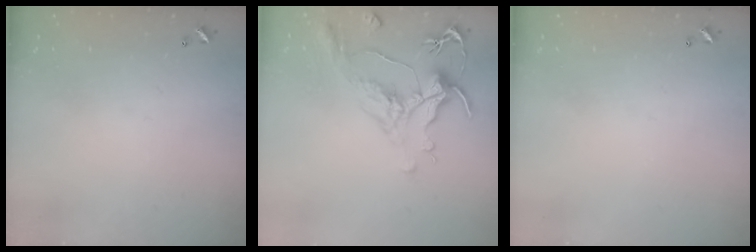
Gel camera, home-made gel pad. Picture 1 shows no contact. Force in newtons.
{"total": 1.1, "press": 0.0, "slide": 1.1}
{"total": 0.0}